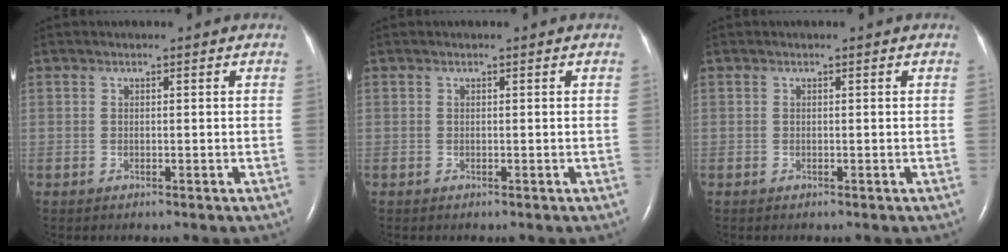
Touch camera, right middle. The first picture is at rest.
{"total": 0.0}
{"total": 0.0}